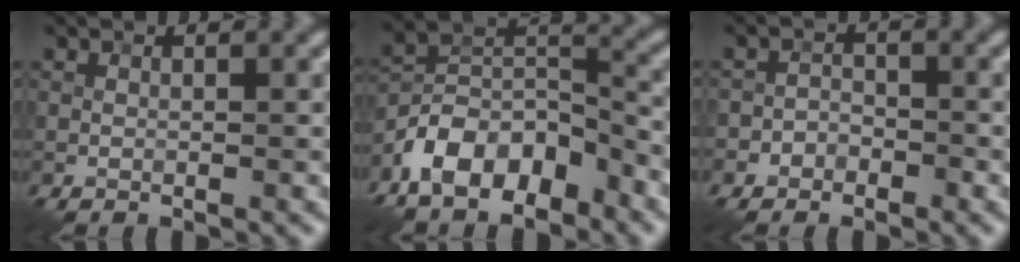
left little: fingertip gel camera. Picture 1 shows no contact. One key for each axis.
{"total": 8.5, "fx": -5.8, "fy": 3.8, "fz": 4.8, "tx": -0.082, "ty": 0.003, "tz": -0.121}
{"total": 1.9, "fx": -1.2, "fy": 1.5, "fz": 0.3, "tx": 0.018, "ty": 0.010, "tz": -0.031}